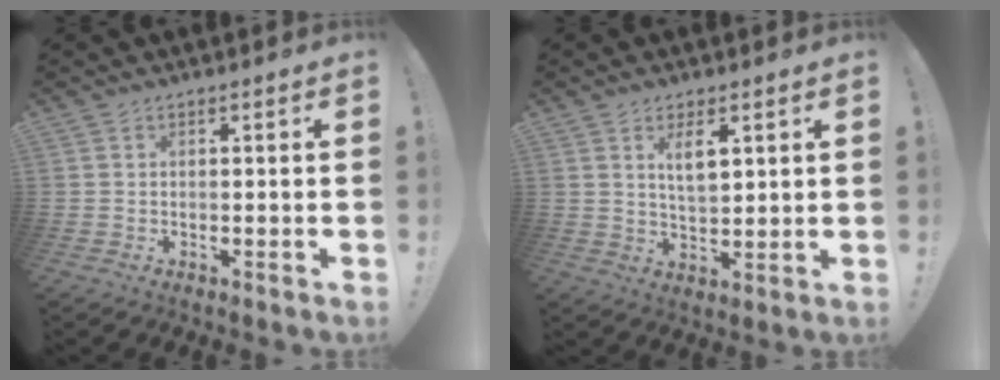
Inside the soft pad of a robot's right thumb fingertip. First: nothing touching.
{"total": 6.3, "force": [2.7, 2.8, 4.9], "torque": [-0.079, -0.011, 0.044]}